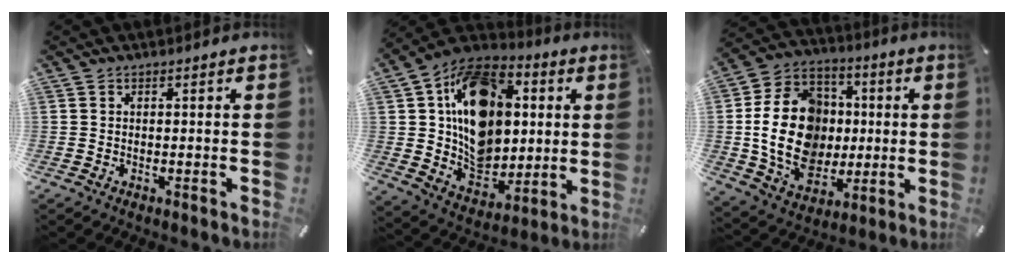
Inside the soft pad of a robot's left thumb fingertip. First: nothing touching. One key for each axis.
{"total": 19.1, "fx": 3.1, "fy": 15.4, "fz": 10.9, "tx": -0.172, "ty": -0.014, "tz": 0.060}
{"total": 20.6, "fx": -0.4, "fy": 16.6, "fz": 12.2, "tx": -0.240, "ty": 0.009, "tz": -0.001}